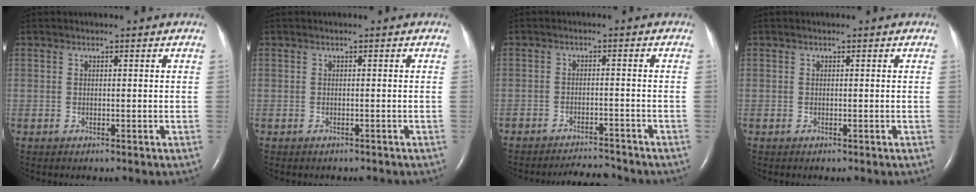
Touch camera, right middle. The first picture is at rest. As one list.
[{"total": 1.2, "force": [-1.1, 0.4, 0.3], "torque": [-0.011, -0.002, -0.012]}, {"total": 4.7, "force": [-4.7, 0.1, 0.2], "torque": [-0.008, -0.005, -0.076]}, {"total": 0.0}]